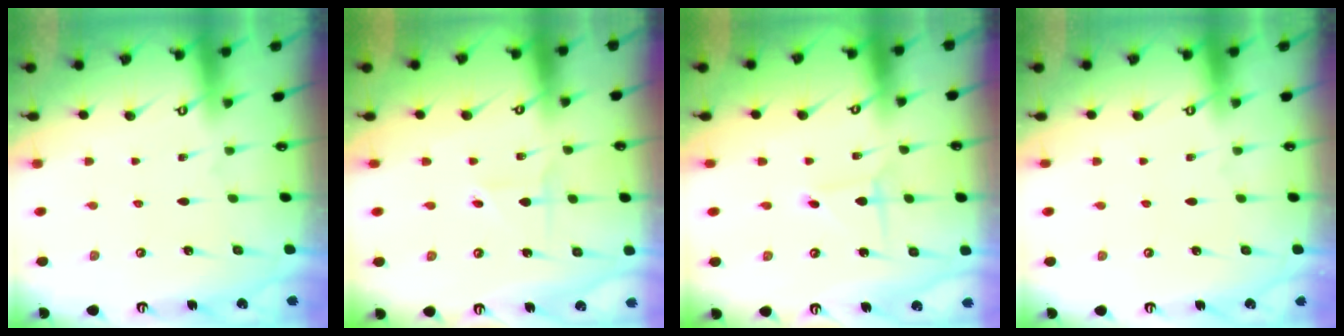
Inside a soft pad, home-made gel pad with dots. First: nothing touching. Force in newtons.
{"total": 1.7, "press": 1.7, "slide": 0.2}
{"total": 1.3, "press": 1.3, "slide": 0.1}
{"total": 0.0}